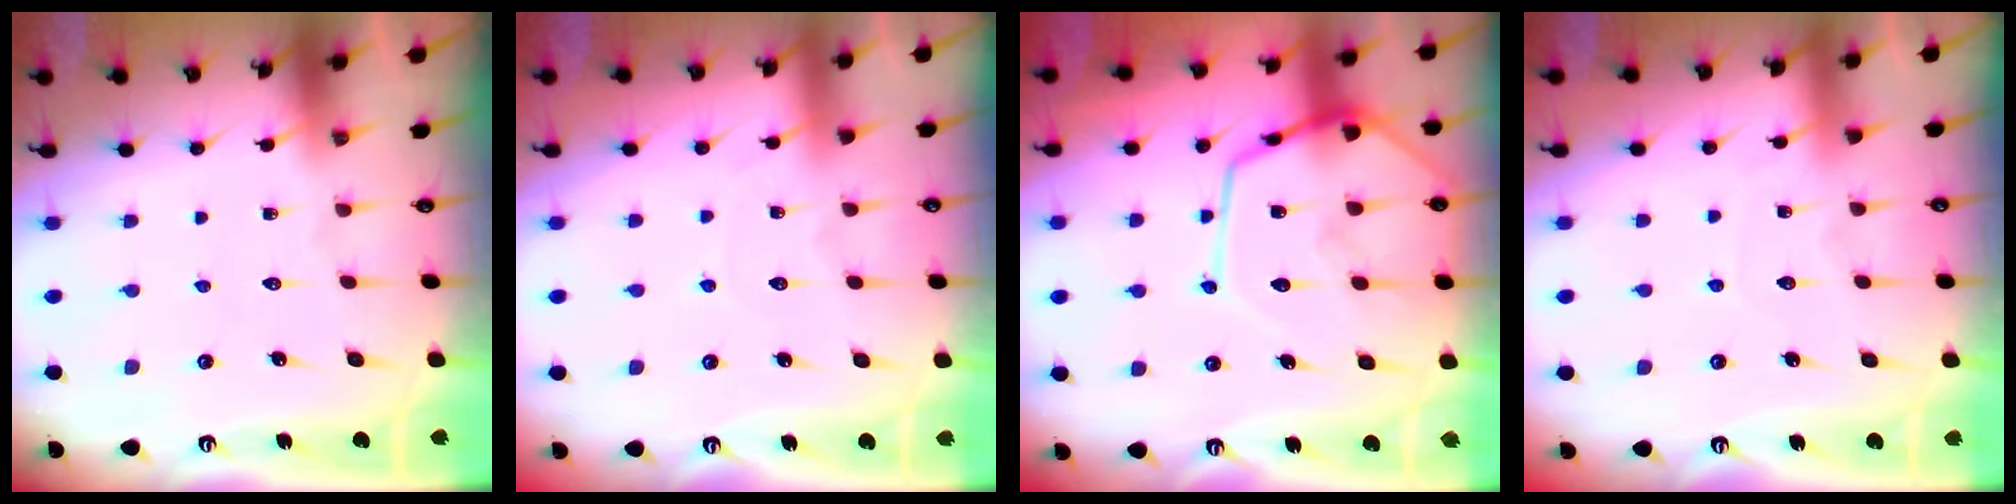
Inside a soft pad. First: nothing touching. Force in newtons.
{"total": 3.7, "press": 3.7, "slide": 0.4}
{"total": 15.7, "press": 15.6, "slide": 1.4}
{"total": 3.3, "press": 3.3, "slide": 0.4}